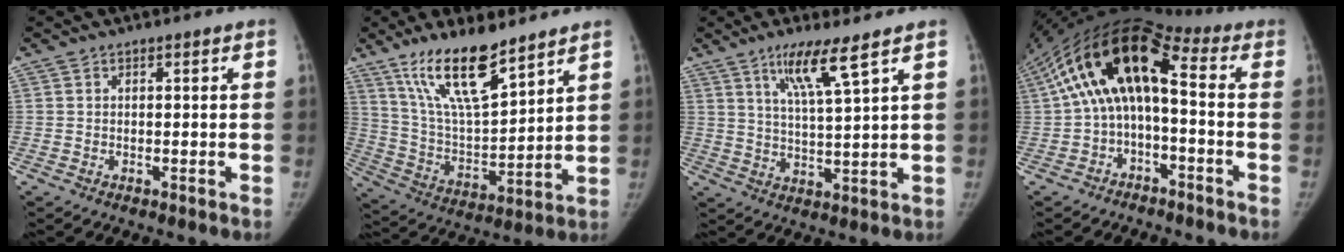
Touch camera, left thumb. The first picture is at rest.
{"total": 16.6, "force": [11.5, 4.8, 10.9], "torque": [-0.172, -0.068, 0.223]}
{"total": 8.4, "force": [5.1, 0.2, 6.6], "torque": [-0.127, -0.032, 0.100]}
{"total": 16.4, "force": [0.3, 7.7, 14.4], "torque": [-0.262, 0.069, -0.005]}